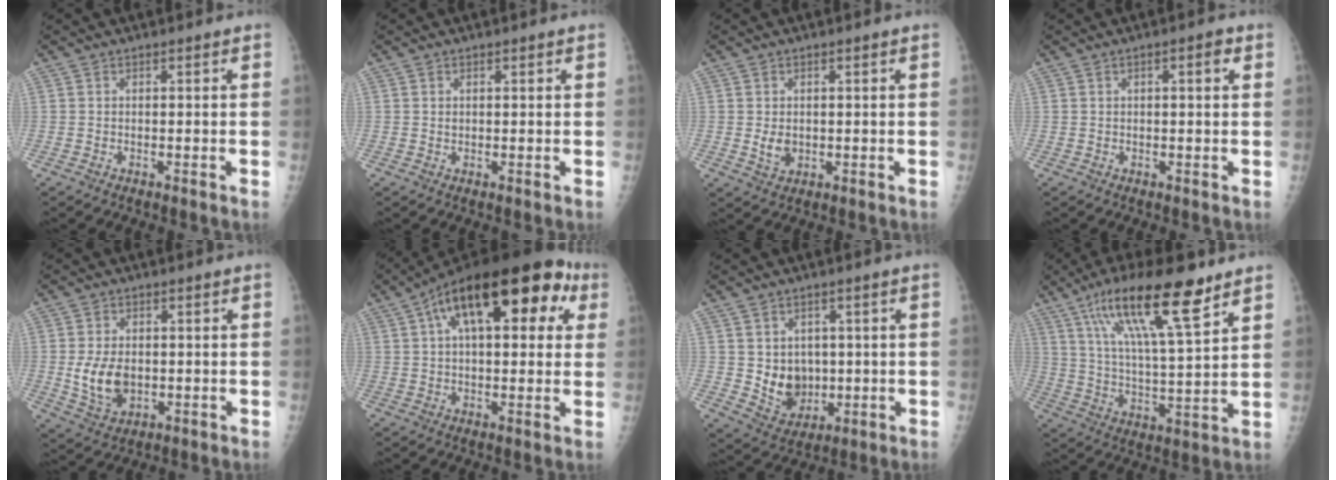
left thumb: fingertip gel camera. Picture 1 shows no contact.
{"total": 0.7, "force": [0.3, 0.5, 0.3], "torque": [-0.001, -0.002, 0.007]}
{"total": 3.2, "force": [0.1, 2.4, 2.1], "torque": [-0.028, -0.006, 0.009]}
{"total": 2.3, "force": [0.8, 0.6, 2.1], "torque": [-0.030, 0.002, 0.010]}
{"total": 8.0, "force": [-0.4, 5.5, 5.8], "torque": [-0.093, -0.008, 0.005]}
{"total": 23.6, "force": [8.8, 10.9, 19.0], "torque": [-0.270, 0.043, 0.128]}
{"total": 8.4, "force": [0.4, 6.9, 4.7], "torque": [-0.040, -0.012, 0.028]}
{"total": 19.1, "force": [11.5, 3.9, 14.7], "torque": [-0.246, -0.037, 0.206]}